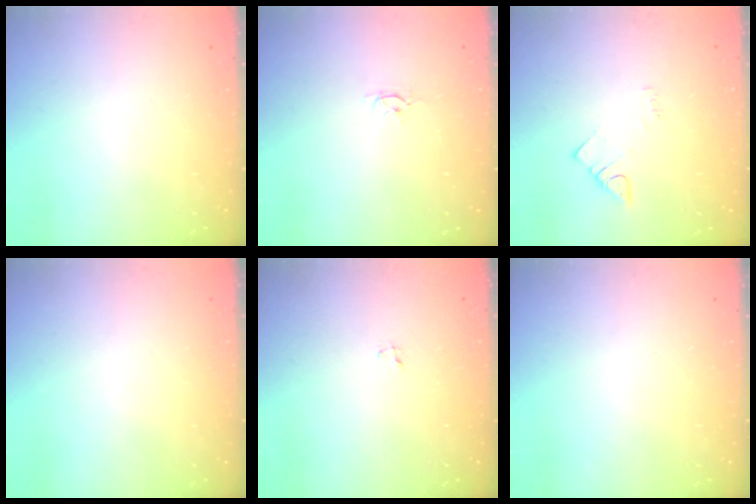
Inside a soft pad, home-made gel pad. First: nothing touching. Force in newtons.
{"total": 2.6, "press": 2.6, "slide": 0.3}
{"total": 3.0, "press": 3.0, "slide": 0.6}
{"total": 0.0}
{"total": 1.2, "press": 1.2, "slide": 0.1}
{"total": 0.0}